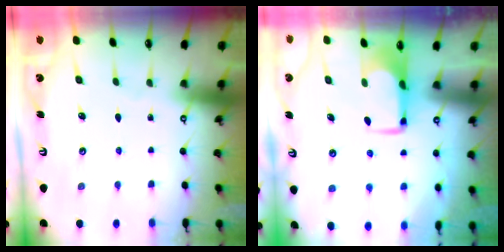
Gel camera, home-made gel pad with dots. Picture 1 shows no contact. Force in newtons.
{"total": 2.0, "press": 2.0, "slide": 0.4}